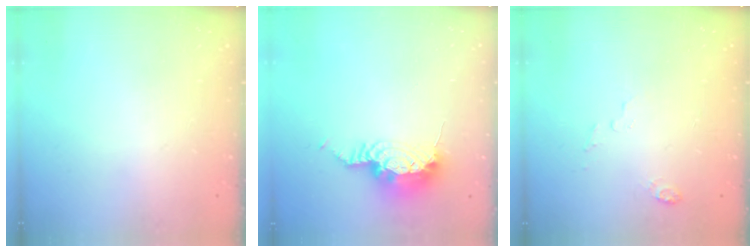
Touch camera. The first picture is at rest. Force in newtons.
{"total": 9.7, "press": 9.7, "slide": 1.3}
{"total": 4.1, "press": 4.0, "slide": 0.8}